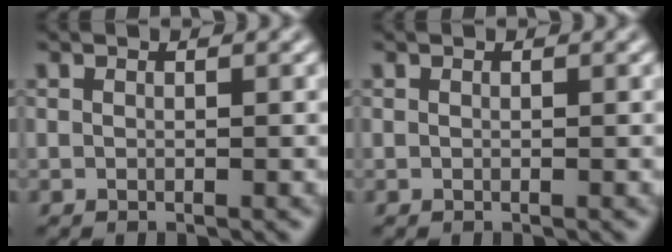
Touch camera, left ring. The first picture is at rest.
{"total": 0.0}